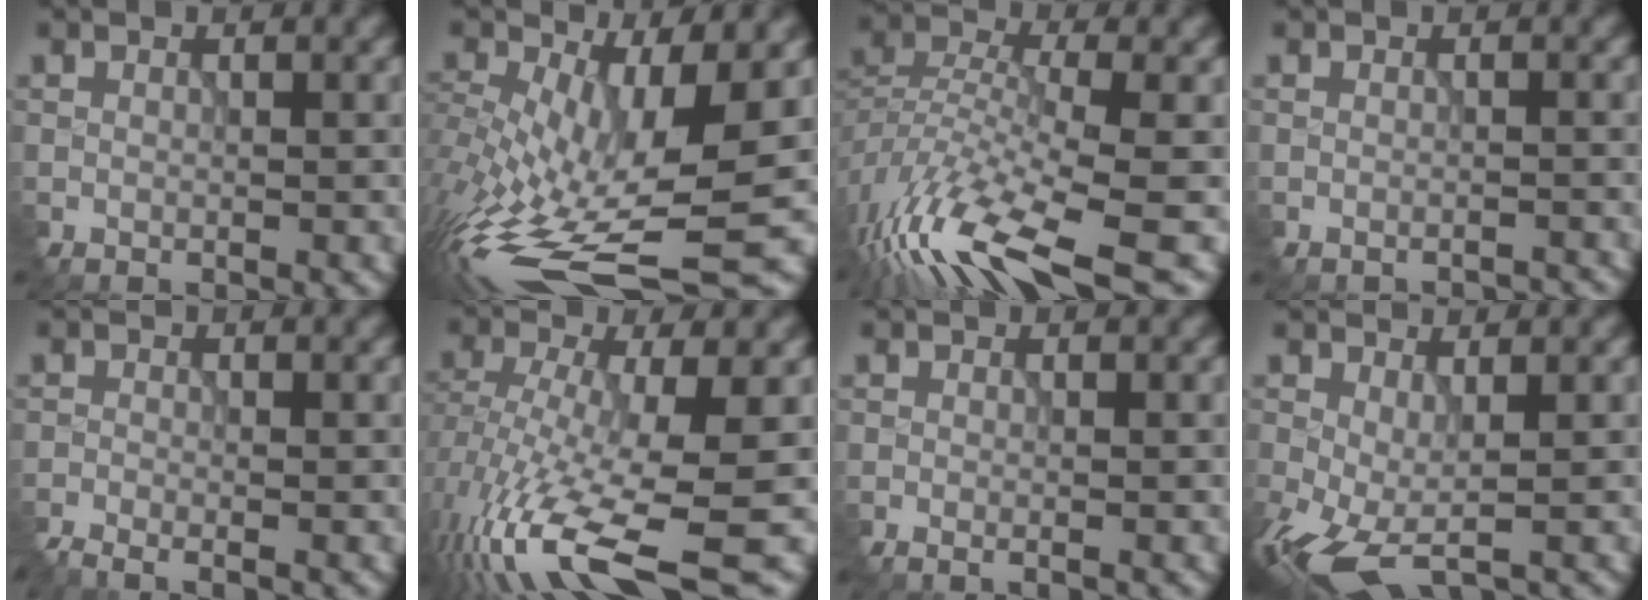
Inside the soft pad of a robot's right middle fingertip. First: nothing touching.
{"total": 12.7, "force": [-3.4, 4.6, 11.3], "torque": [-0.240, -0.023, -0.045]}
{"total": 11.3, "force": [-7.2, 3.0, 8.1], "torque": [-0.173, -0.005, -0.128]}
{"total": 1.9, "force": [-1.8, 0.2, 0.5], "torque": [-0.001, -0.002, -0.028]}
{"total": 2.4, "force": [-1.8, 0.6, 1.4], "torque": [-0.016, -0.005, -0.034]}
{"total": 12.7, "force": [-5.3, 3.7, 10.9], "torque": [-0.229, -0.016, -0.080]}
{"total": 1.2, "force": [-0.3, 0.6, 1.0], "torque": [-0.004, 0.003, -0.007]}
{"total": 4.7, "force": [-2.0, 2.1, 3.7], "torque": [-0.103, -0.020, -0.032]}